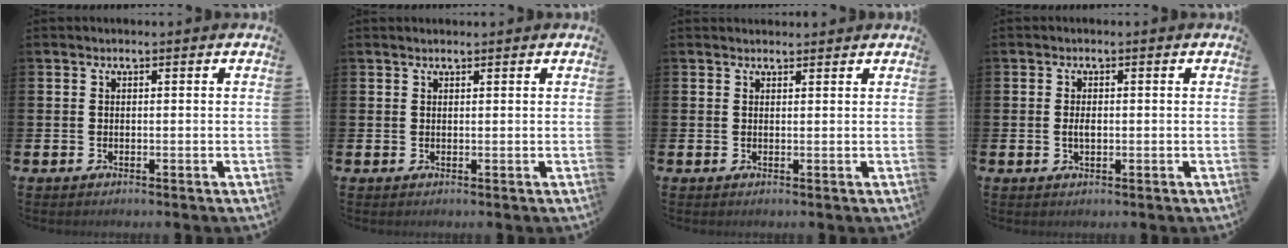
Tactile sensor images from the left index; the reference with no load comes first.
{"total": 0.7, "force": [0.7, 0.1, 0.2], "torque": [-0.003, 0.001, 0.013]}
{"total": 1.1, "force": [1.1, 0.3, 0.0], "torque": [0.007, -0.002, 0.019]}
{"total": 1.5, "force": [-0.1, 0.8, 1.3], "torque": [-0.024, 0.003, -0.003]}